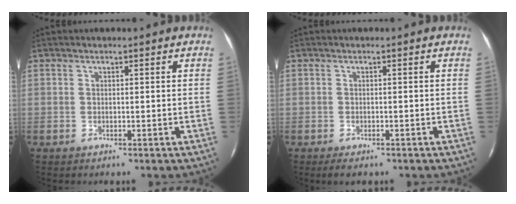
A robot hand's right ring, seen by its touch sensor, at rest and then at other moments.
{"total": 2.4, "force": [-1.7, 1.0, 1.3], "torque": [-0.026, -0.007, -0.026]}